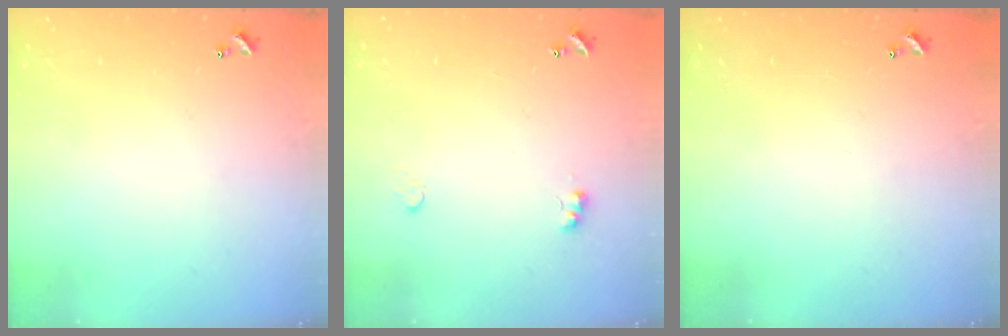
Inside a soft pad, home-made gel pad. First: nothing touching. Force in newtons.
{"total": 3.8, "press": 3.7, "slide": 0.6}
{"total": 0.0}